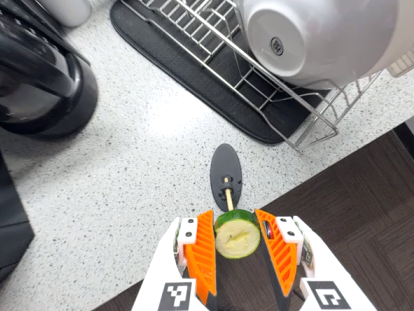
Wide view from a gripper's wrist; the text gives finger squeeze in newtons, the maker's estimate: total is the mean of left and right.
{"total": 9.2, "left": 9.3, "right": 9.1}